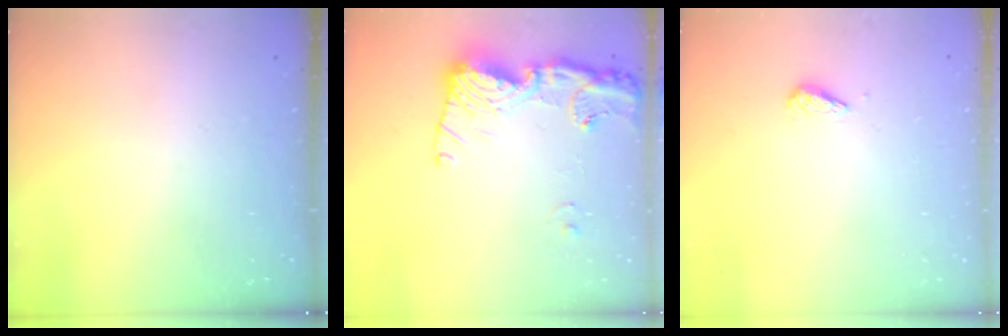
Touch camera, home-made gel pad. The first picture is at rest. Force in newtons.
{"total": 16.6, "press": 16.5, "slide": 1.9}
{"total": 2.7, "press": 2.7, "slide": 0.6}